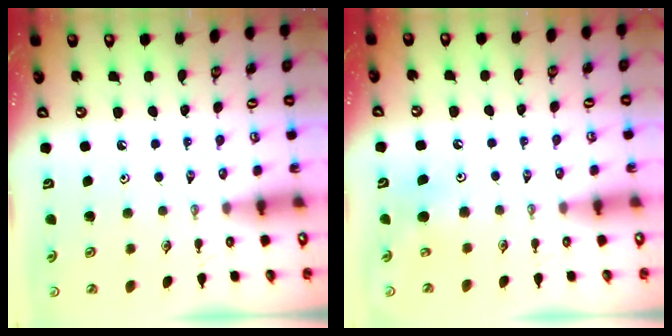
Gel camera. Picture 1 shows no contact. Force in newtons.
{"total": 4.8, "press": 4.8, "slide": 0.5}